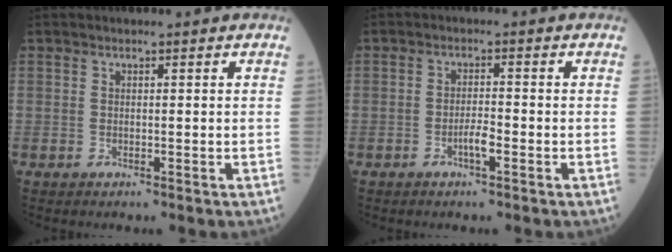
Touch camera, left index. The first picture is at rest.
{"total": 2.4, "force": [-1.3, 0.3, 1.9], "torque": [-0.034, -0.001, -0.027]}